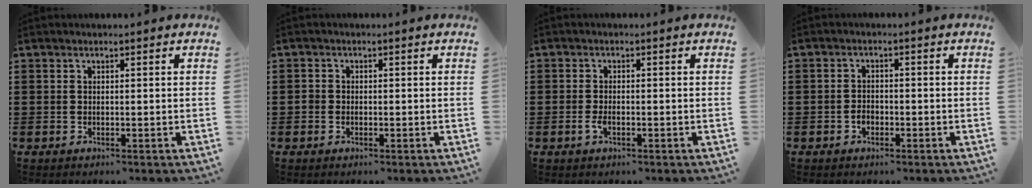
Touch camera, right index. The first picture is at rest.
{"total": 1.1, "force": [-0.4, 0.9, 0.3], "torque": [-0.008, 0.003, -0.010]}
{"total": 1.6, "force": [-0.6, 0.6, 1.3], "torque": [-0.033, -0.004, -0.013]}
{"total": 1.5, "force": [-0.8, 0.9, 0.8], "torque": [-0.018, 0.000, -0.016]}